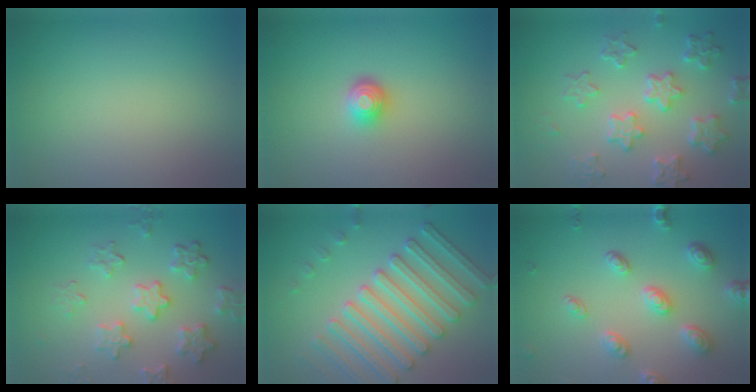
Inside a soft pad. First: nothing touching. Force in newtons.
{"total": 2.0, "press": 1.5, "slide": 1.4}
{"total": 5.8, "press": 4.5, "slide": 3.6}
{"total": 4.8, "press": 4.1, "slide": 2.6}
{"total": 6.1, "press": 5.6, "slide": 2.2}
{"total": 4.8, "press": 3.7, "slide": 3.0}